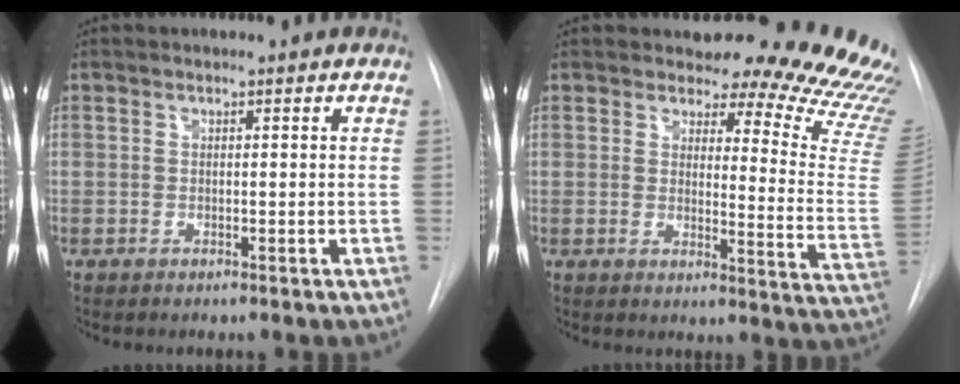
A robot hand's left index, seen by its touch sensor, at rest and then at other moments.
{"total": 19.5, "force": [18.9, 3.1, 3.6], "torque": [-0.013, -0.157, 0.183]}